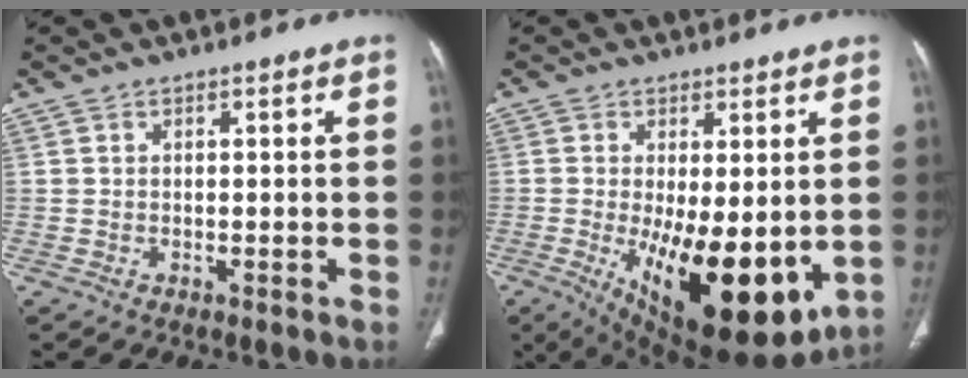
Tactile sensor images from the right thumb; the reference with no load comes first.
{"total": 18.6, "force": [-3.5, 7.6, 16.6], "torque": [-0.235, -0.036, -0.026]}